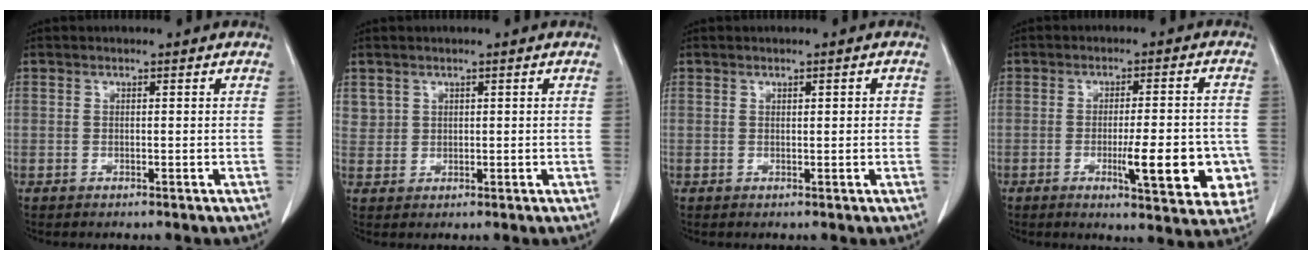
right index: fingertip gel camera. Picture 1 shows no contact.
{"total": 2.2, "force": [1.4, 1.8, 0.0], "torque": [0.015, 0.003, 0.022]}
{"total": 1.5, "force": [0.5, 0.4, 1.4], "torque": [-0.022, 0.004, 0.008]}
{"total": 11.7, "force": [-3.4, 2.6, 10.9], "torque": [-0.127, 0.001, -0.036]}